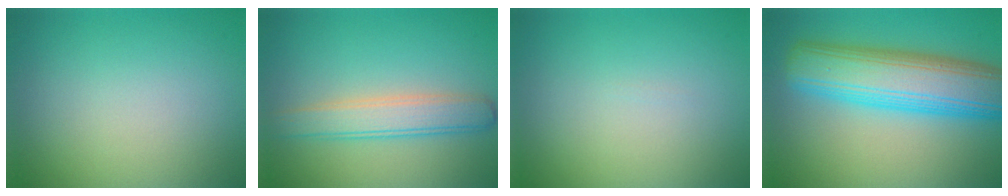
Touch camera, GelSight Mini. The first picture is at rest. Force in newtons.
{"total": 3.7, "press": 3.7, "slide": 0.1}
{"total": 0.0}
{"total": 10.3, "press": 10.3, "slide": 0.5}